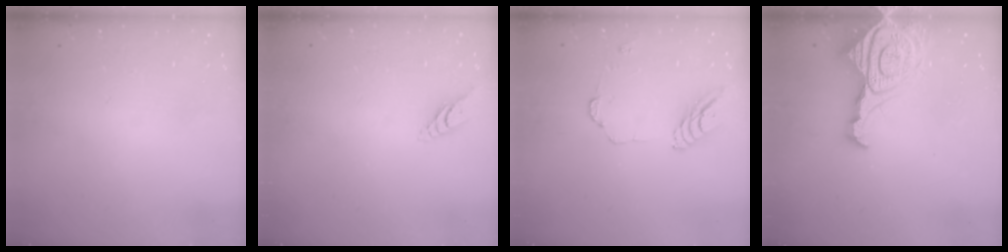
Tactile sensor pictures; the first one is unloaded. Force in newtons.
{"total": 6.0, "press": 6.0, "slide": 0.7}
{"total": 9.6, "press": 9.6, "slide": 0.3}
{"total": 17.6, "press": 17.5, "slide": 2.0}